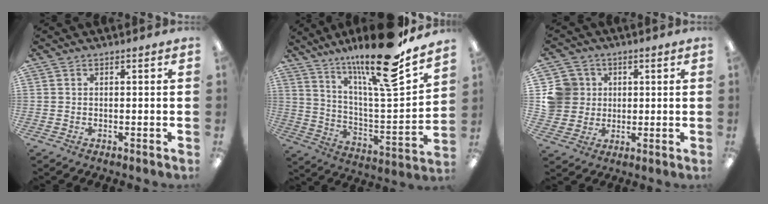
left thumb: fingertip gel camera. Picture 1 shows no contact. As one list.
[{"total": 21.6, "force": [16.4, 3.2, 13.8], "torque": [-0.232, -0.110, 0.261]}, {"total": 9.8, "force": [1.8, 9.3, 2.3], "torque": [-0.060, 0.007, 0.042]}]